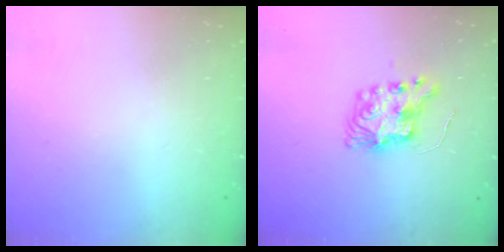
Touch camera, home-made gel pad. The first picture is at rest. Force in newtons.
{"total": 9.8, "press": 9.8, "slide": 0.9}